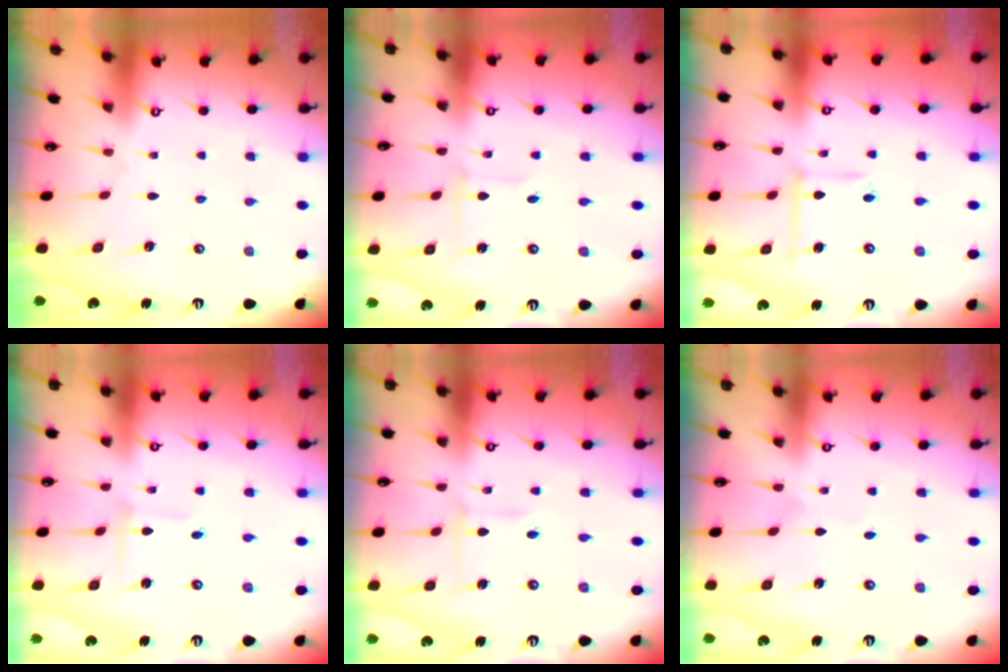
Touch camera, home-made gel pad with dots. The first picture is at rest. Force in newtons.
{"total": 2.7, "press": 2.6, "slide": 0.3}
{"total": 7.7, "press": 7.7, "slide": 0.6}
{"total": 2.1, "press": 2.1, "slide": 0.2}
{"total": 3.4, "press": 3.4, "slide": 0.2}
{"total": 1.1, "press": 1.1, "slide": 0.1}